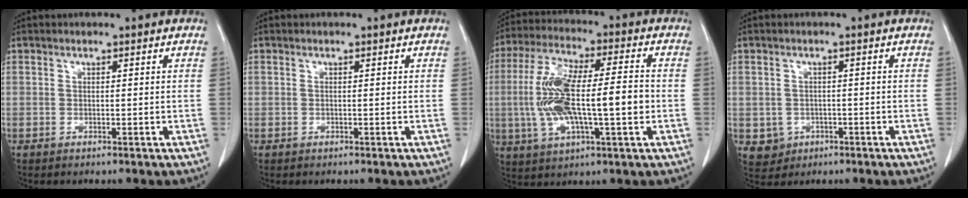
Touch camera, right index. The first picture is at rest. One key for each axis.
{"total": 0.0}
{"total": 15.2, "fx": -1.4, "fy": 3.9, "fz": 14.6, "tx": -0.296, "ty": 0.015, "tz": -0.018}
{"total": 3.7, "fx": -0.9, "fy": 3.5, "fz": 0.5, "tx": -0.001, "ty": 0.007, "tz": -0.003}